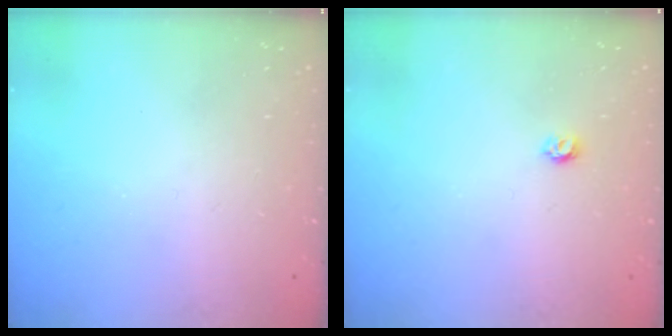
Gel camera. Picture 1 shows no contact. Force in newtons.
{"total": 3.2, "press": 3.2, "slide": 0.3}